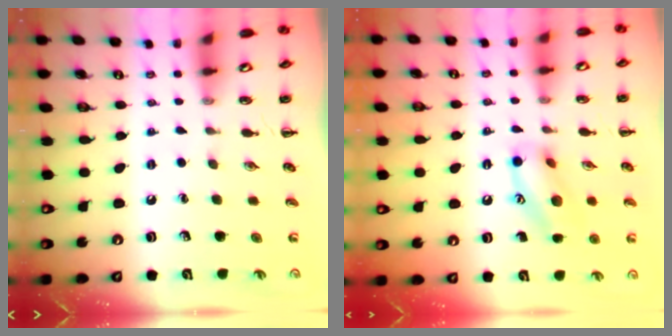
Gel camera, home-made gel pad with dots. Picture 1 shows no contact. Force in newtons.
{"total": 12.7, "press": 12.6, "slide": 1.4}